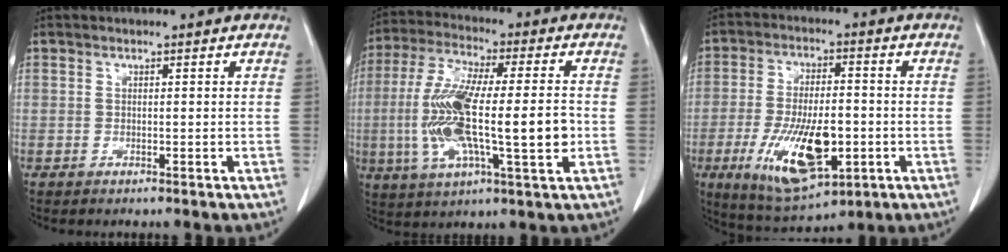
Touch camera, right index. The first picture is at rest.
{"total": 16.9, "force": [-1.8, 3.1, 16.5], "torque": [-0.322, 0.004, -0.030]}
{"total": 14.5, "force": [-4.0, 5.5, 12.8], "torque": [-0.237, -0.012, -0.052]}